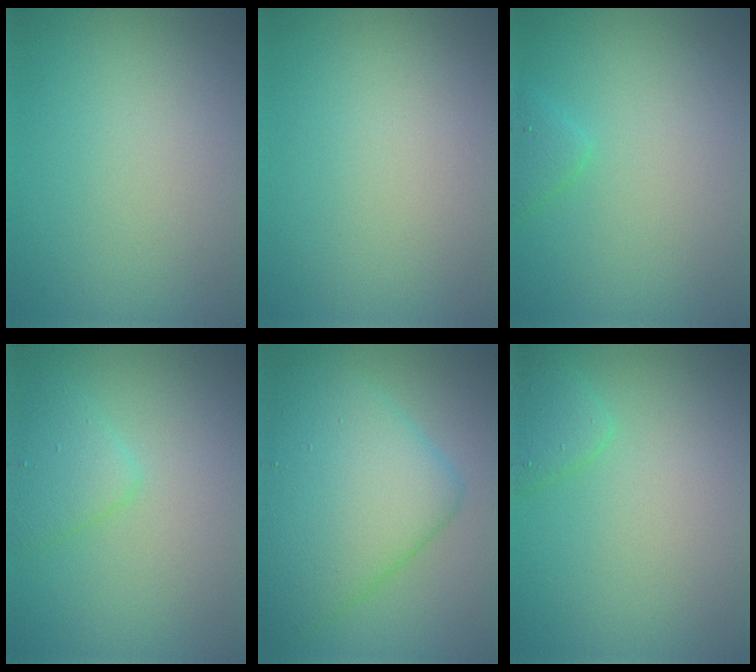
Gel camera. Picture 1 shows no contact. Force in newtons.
{"total": 0.0}
{"total": 1.4, "press": 1.4, "slide": 0.1}
{"total": 2.3, "press": 2.3, "slide": 0.0}
{"total": 8.7, "press": 8.7, "slide": 0.2}
{"total": 1.9, "press": 1.9, "slide": 0.1}